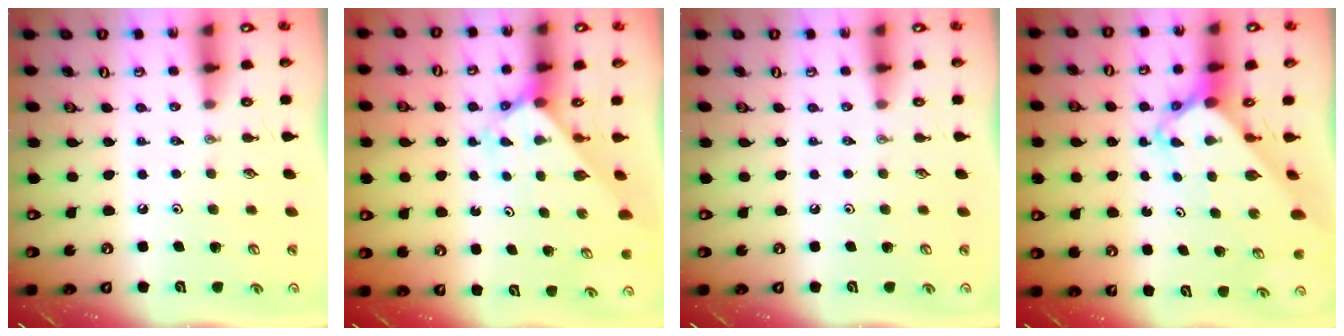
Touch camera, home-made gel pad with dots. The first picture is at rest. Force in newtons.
{"total": 2.2, "press": 2.2, "slide": 0.2}
{"total": 0.0}
{"total": 4.3, "press": 4.3, "slide": 0.4}